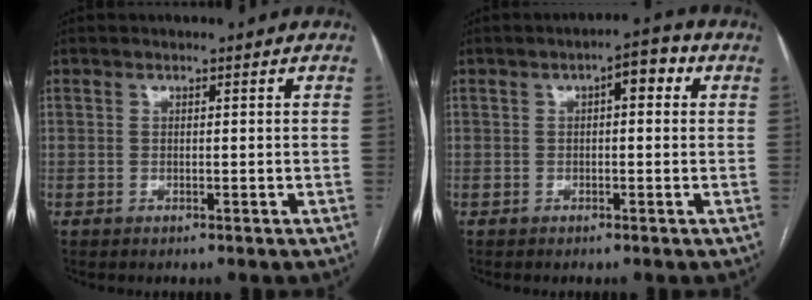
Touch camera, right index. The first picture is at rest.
{"total": 4.0, "force": [1.0, 1.3, 3.6], "torque": [-0.049, 0.019, 0.011]}